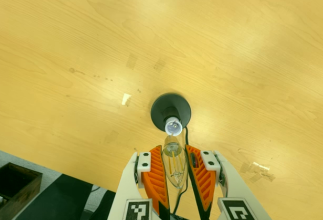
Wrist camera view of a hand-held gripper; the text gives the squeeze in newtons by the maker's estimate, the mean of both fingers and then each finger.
{"total": 12.9, "left": 13.7, "right": 12.0}